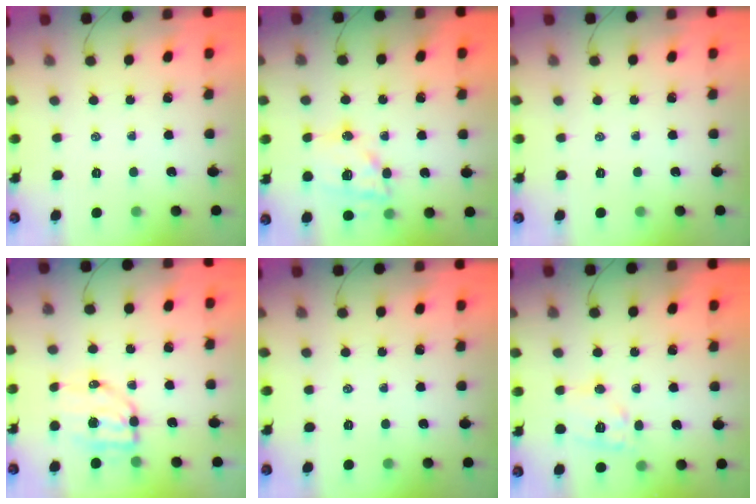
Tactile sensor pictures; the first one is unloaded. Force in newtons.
{"total": 14.8, "press": 14.5, "slide": 2.9}
{"total": 0.0}
{"total": 6.6, "press": 6.5, "slide": 1.3}
{"total": 0.0}
{"total": 11.3, "press": 11.3, "slide": 1.0}